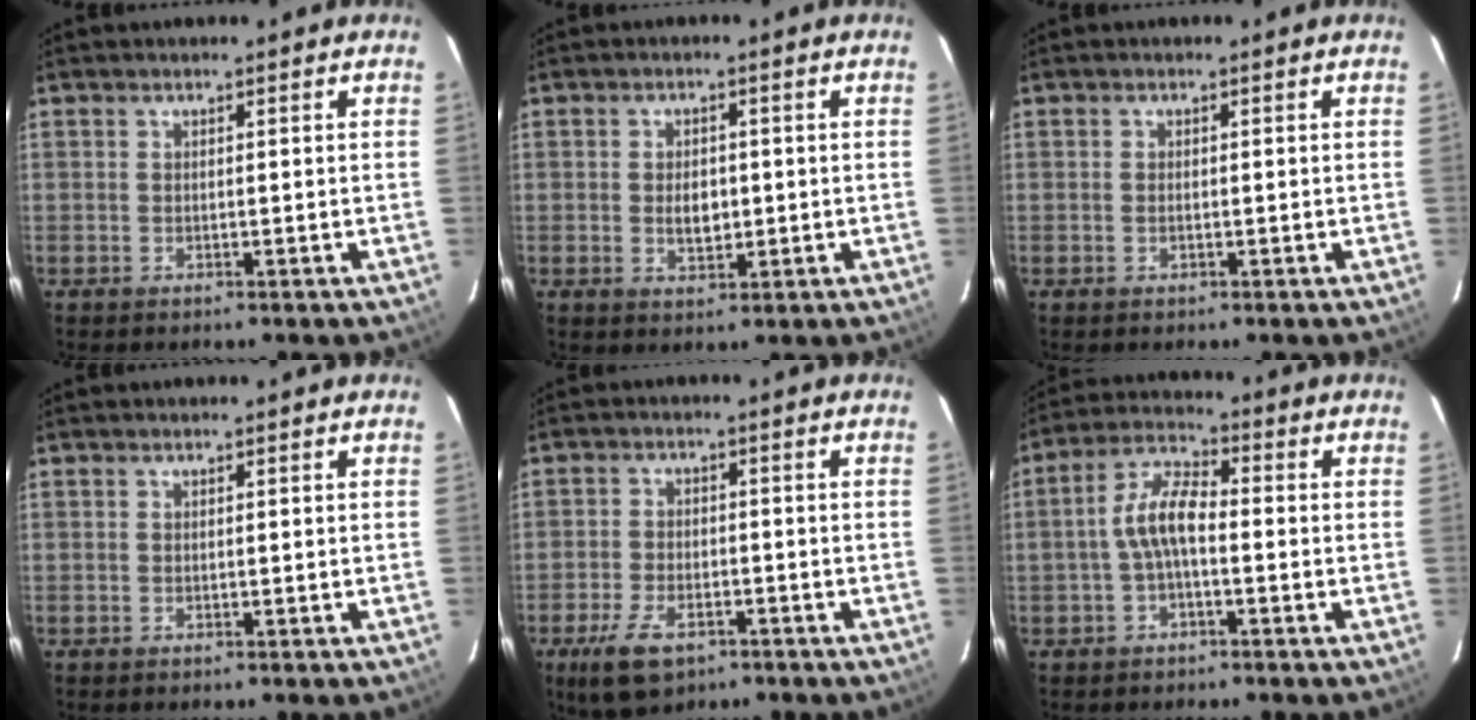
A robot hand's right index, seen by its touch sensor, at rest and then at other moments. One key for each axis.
{"total": 4.0, "fx": -0.3, "fy": 2.5, "fz": 3.1, "tx": -0.055, "ty": -0.001, "tz": -0.002}
{"total": 0.8, "fx": -0.2, "fy": 0.3, "fz": 0.7, "tx": -0.014, "ty": 0.000, "tz": -0.004}
{"total": 0.0}
{"total": 8.7, "fx": -5.2, "fy": 4.4, "fz": 5.4, "tx": -0.129, "ty": -0.012, "tz": -0.089}
{"total": 7.0, "fx": -1.4, "fy": 2.6, "fz": 6.3, "tx": -0.133, "ty": 0.020, "tz": -0.028}